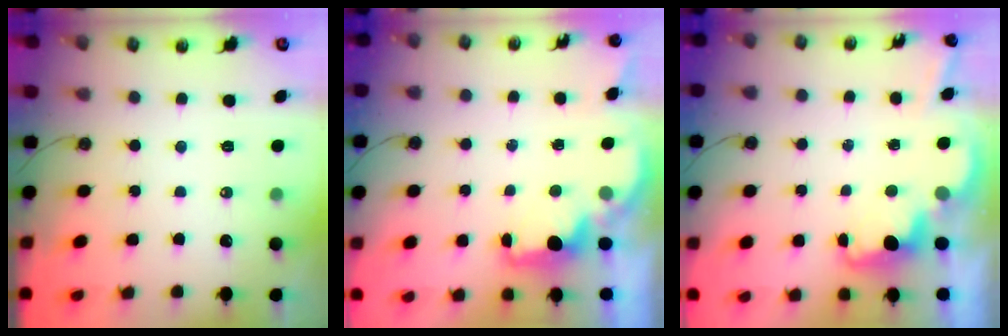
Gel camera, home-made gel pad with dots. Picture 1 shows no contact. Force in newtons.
{"total": 2.3, "press": 2.2, "slide": 0.8}
{"total": 3.5, "press": 3.4, "slide": 0.7}